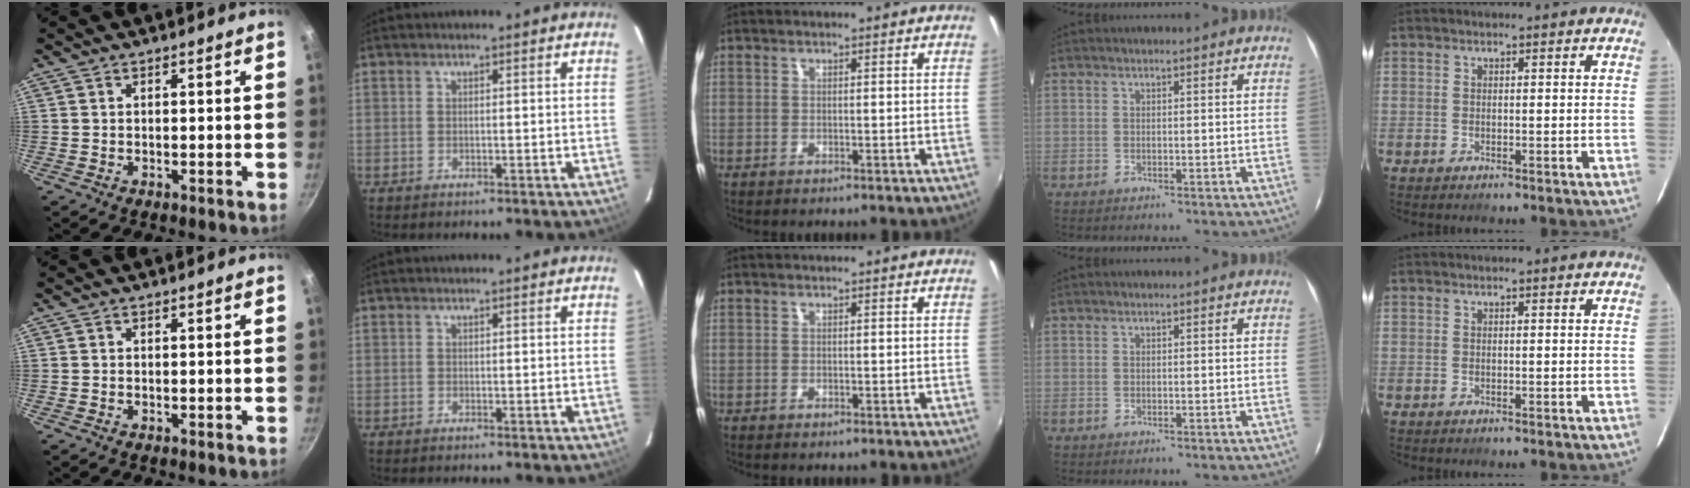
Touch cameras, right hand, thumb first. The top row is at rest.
{}